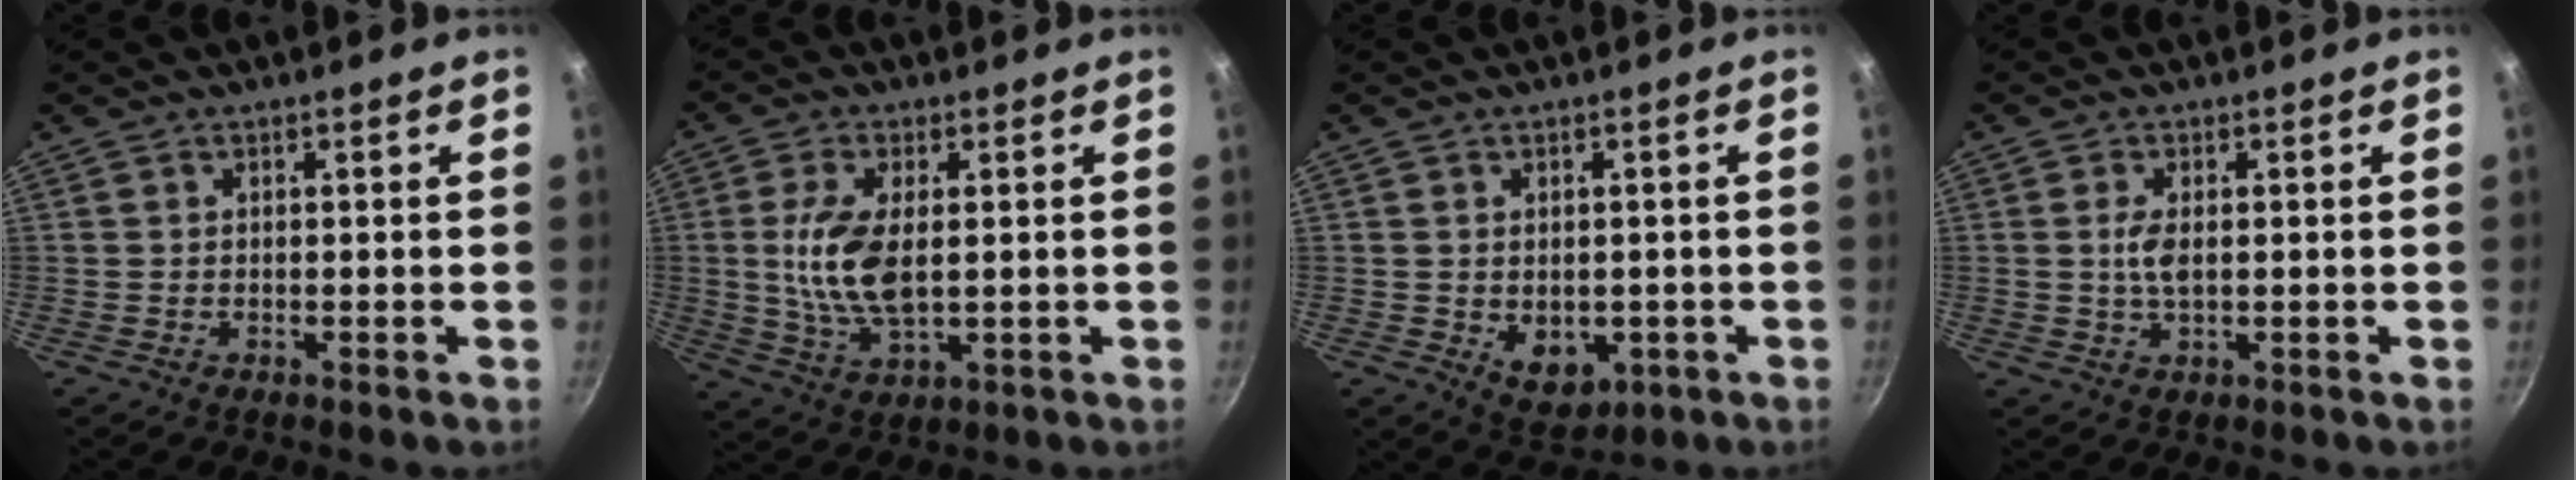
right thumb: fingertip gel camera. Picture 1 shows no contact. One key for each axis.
{"total": 10.4, "fx": 0.8, "fy": 4.9, "fz": 9.1, "tx": -0.181, "ty": -0.008, "tz": 0.017}
{"total": 6.6, "fx": -1.2, "fy": 4.7, "fz": 4.5, "tx": -0.047, "ty": -0.007, "tz": -0.001}
{"total": 3.3, "fx": 0.3, "fy": 1.4, "fz": 2.9, "tx": -0.060, "ty": 0.000, "tz": 0.004}